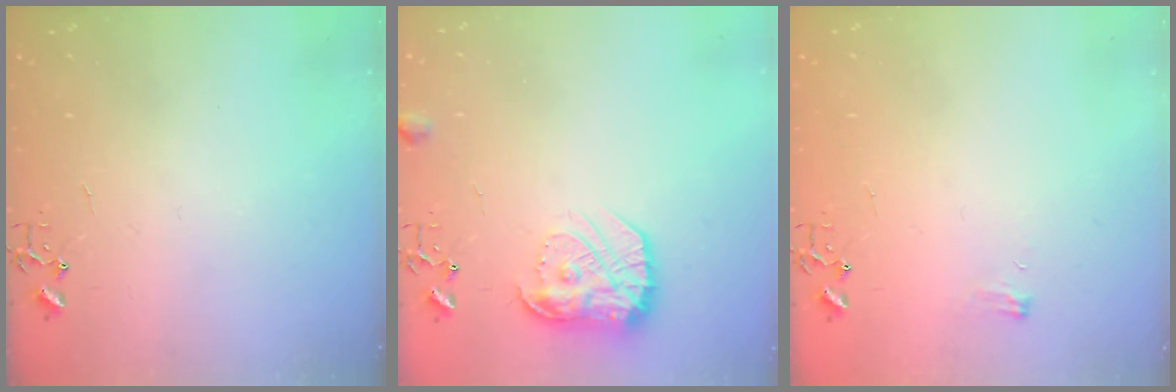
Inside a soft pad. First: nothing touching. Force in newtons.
{"total": 15.3, "press": 15.2, "slide": 1.0}
{"total": 5.3, "press": 5.3, "slide": 0.8}